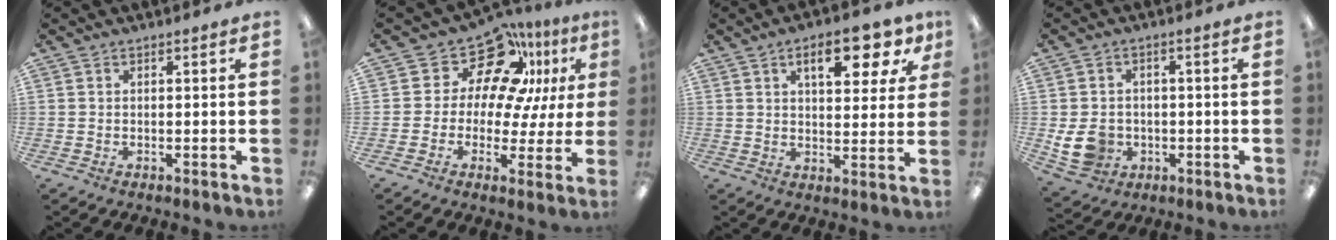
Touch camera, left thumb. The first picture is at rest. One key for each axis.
{"total": 16.6, "fx": 10.8, "fy": 9.3, "fz": 8.6, "tx": -0.147, "ty": -0.071, "tz": 0.190}
{"total": 11.0, "fx": 5.7, "fy": 4.7, "fz": 8.1, "tx": -0.104, "ty": -0.015, "tz": 0.091}
{"total": 7.6, "fx": -1.3, "fy": 6.5, "fz": 3.9, "tx": -0.078, "ty": 0.009, "tz": -0.021}